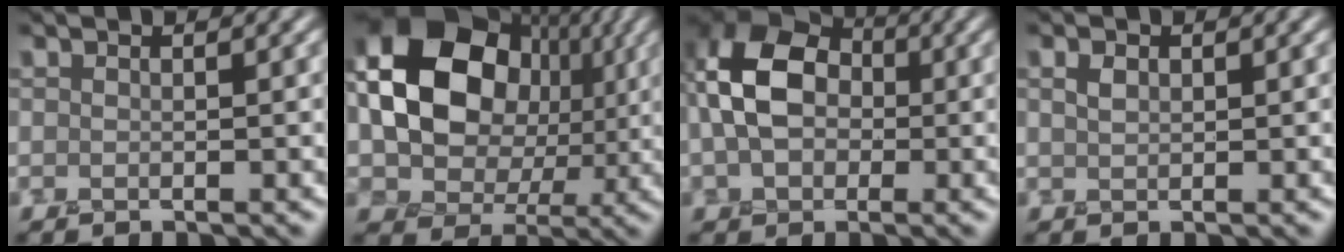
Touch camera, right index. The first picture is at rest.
{"total": 14.7, "force": [2.7, 11.3, 9.0], "torque": [-0.159, 0.032, 0.043]}
{"total": 9.4, "force": [0.9, 6.9, 6.2], "torque": [-0.124, 0.031, 0.007]}
{"total": 1.0, "force": [0.8, 0.5, 0.3], "torque": [-0.006, 0.007, 0.015]}